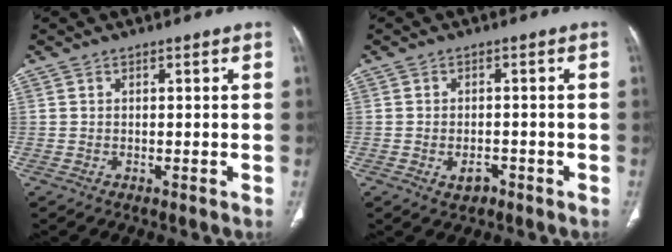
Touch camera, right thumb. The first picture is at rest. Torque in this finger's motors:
{"motor_torque": [-0.05, 0.17, -0.19, 0.01, 0.08]}